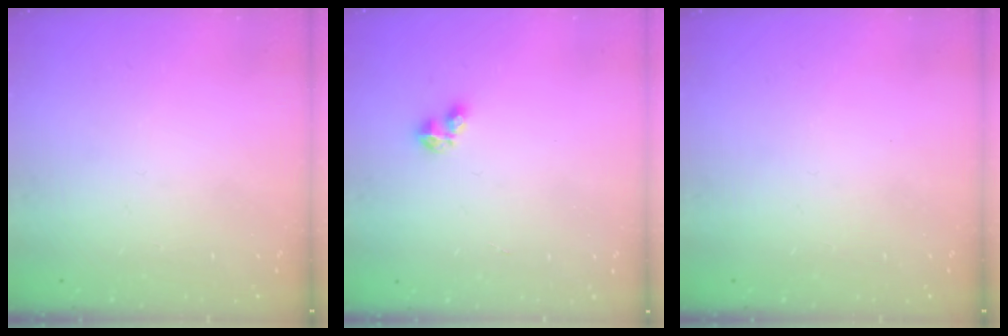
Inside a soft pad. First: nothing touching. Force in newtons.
{"total": 2.8, "press": 2.8, "slide": 0.6}
{"total": 0.0}